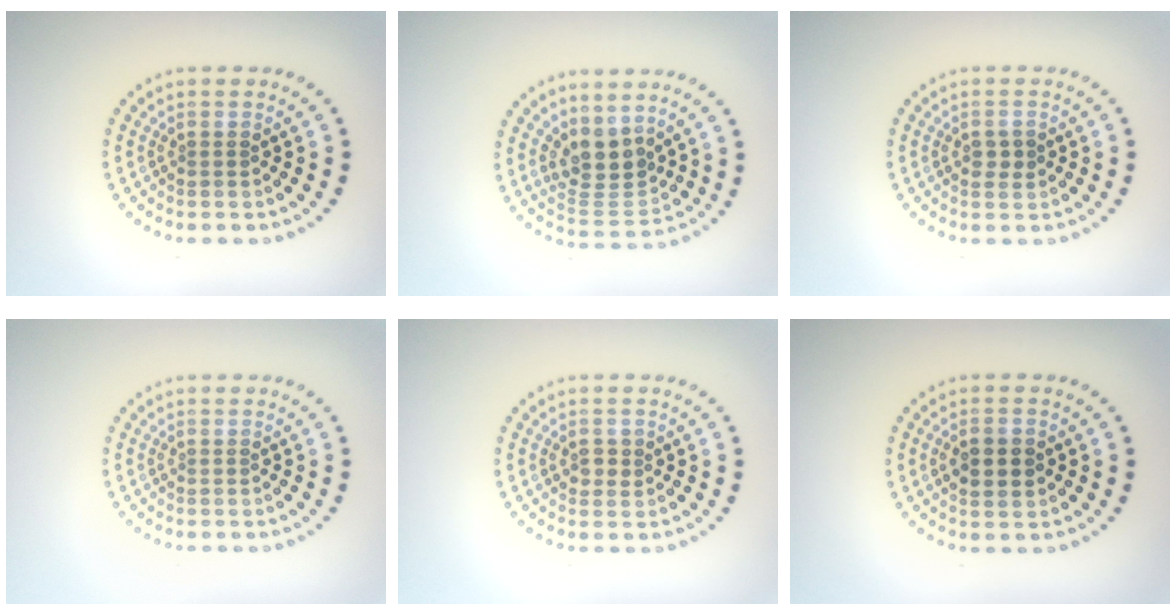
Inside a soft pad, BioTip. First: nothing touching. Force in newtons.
{"total": 3.9, "press": 3.4, "slide": 1.9}
{"total": 1.6, "press": 1.6, "slide": 0.1}
{"total": 0.0}
{"total": 1.3, "press": 1.3, "slide": 0.2}
{"total": 2.6, "press": 2.6, "slide": 0.2}